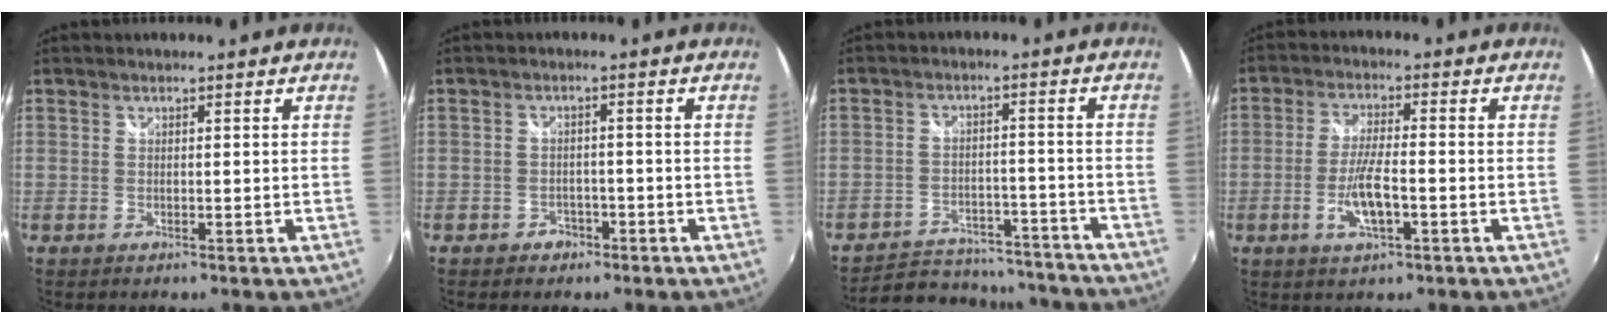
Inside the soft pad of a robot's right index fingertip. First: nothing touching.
{"total": 3.3, "force": [-2.2, 2.5, 0.6], "torque": [-0.021, 0.010, -0.030]}
{"total": 18.7, "force": [-16.3, 7.3, 5.5], "torque": [-0.125, 0.029, -0.201]}
{"total": 7.2, "force": [-2.7, 1.7, 6.4], "torque": [-0.131, -0.004, -0.050]}